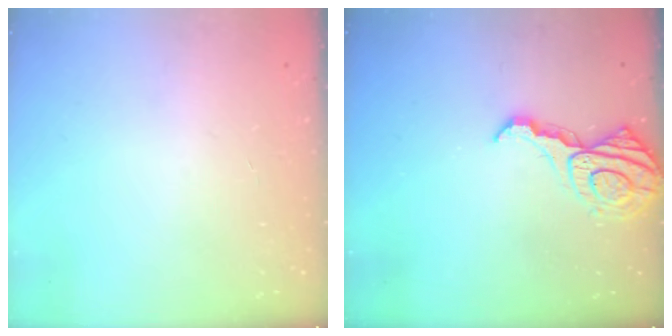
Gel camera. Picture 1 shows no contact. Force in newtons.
{"total": 13.7, "press": 13.7, "slide": 0.4}